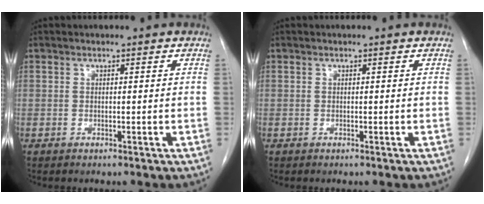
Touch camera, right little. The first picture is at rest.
{"total": 0.0}